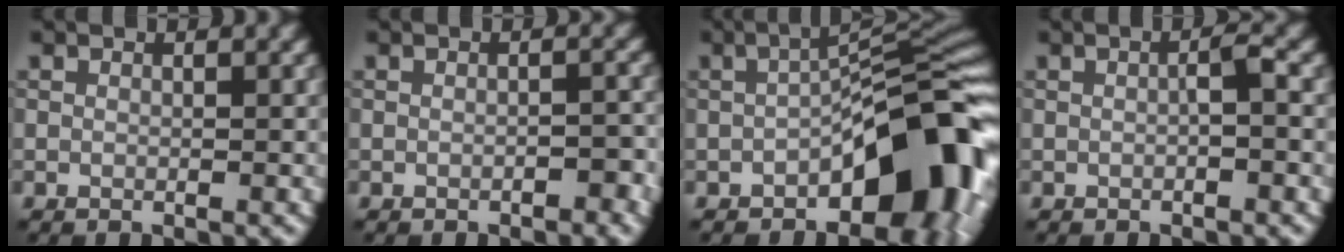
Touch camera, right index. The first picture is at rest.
{"total": 1.4, "force": [-0.8, 0.5, 1.0], "torque": [-0.015, 0.004, -0.011]}
{"total": 11.5, "force": [-4.1, 5.1, 9.4], "torque": [-0.105, 0.017, -0.071]}
{"total": 1.2, "force": [-0.3, 0.1, 1.2], "torque": [-0.019, 0.006, -0.004]}